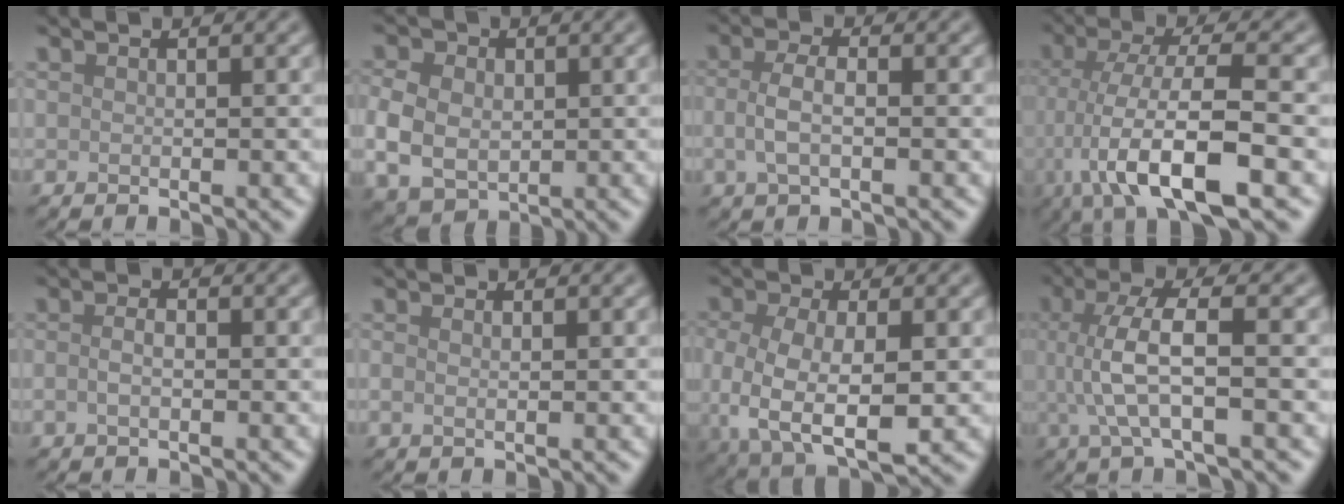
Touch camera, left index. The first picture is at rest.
{"total": 5.6, "force": [-0.1, 4.4, 3.5], "torque": [-0.081, -0.003, -0.007]}
{"total": 2.7, "force": [-0.3, 1.2, 2.4], "torque": [-0.056, 0.000, -0.009]}
{"total": 10.0, "force": [-2.8, 2.7, 9.2], "torque": [-0.155, 0.003, -0.051]}
{"total": 1.5, "force": [-0.3, 0.7, 1.3], "torque": [-0.025, -0.001, -0.008]}
{"total": 0.9, "force": [0.2, 0.5, 0.7], "torque": [-0.018, -0.003, 0.001]}
{"total": 7.2, "force": [-1.1, 3.8, 6.0], "torque": [-0.128, -0.022, -0.014]}
{"total": 5.7, "force": [0.1, 1.4, 5.5], "torque": [-0.114, 0.007, 0.003]}